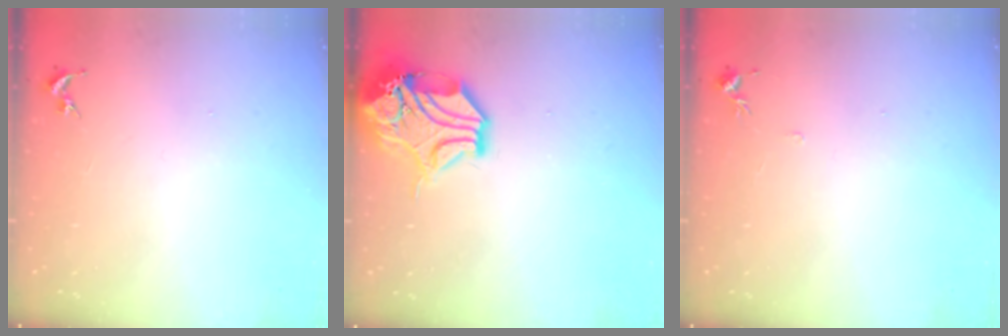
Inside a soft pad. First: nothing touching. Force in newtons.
{"total": 15.9, "press": 15.7, "slide": 2.2}
{"total": 4.3, "press": 4.2, "slide": 0.6}